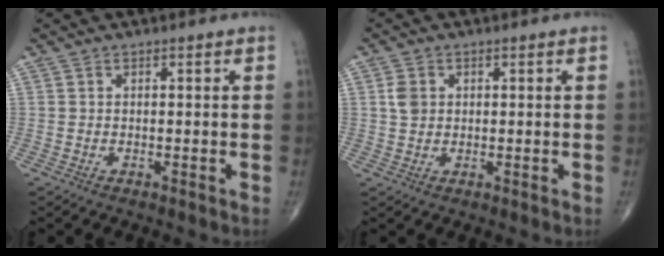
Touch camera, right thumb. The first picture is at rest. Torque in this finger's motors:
{"motor_torque": [0.36, 0.78, 0.56, 0.38, 0.02]}